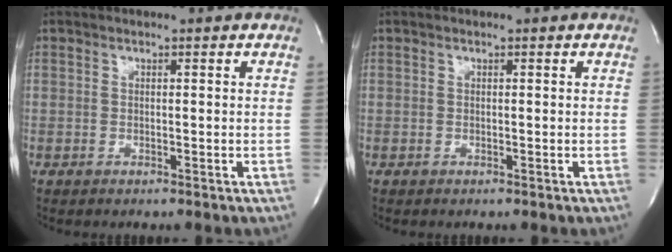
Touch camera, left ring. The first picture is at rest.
{"total": 0.0}